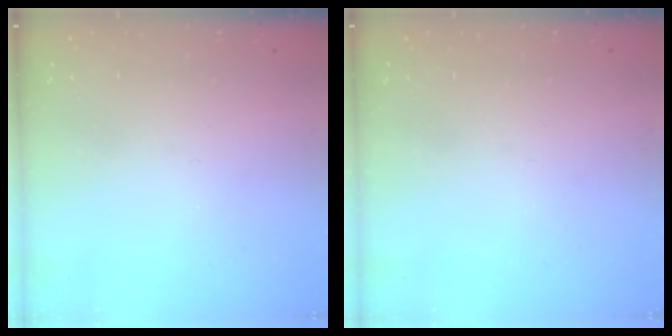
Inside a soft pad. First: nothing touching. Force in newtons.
{"total": 0.0}